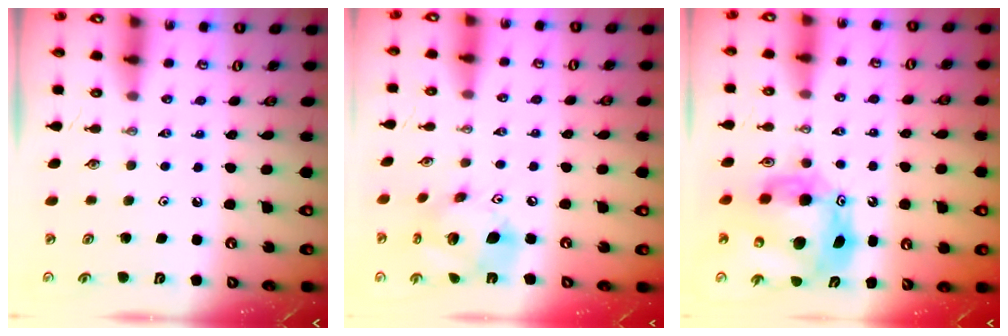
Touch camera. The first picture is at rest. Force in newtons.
{"total": 15.1, "press": 14.8, "slide": 3.1}
{"total": 13.8, "press": 13.8, "slide": 1.2}